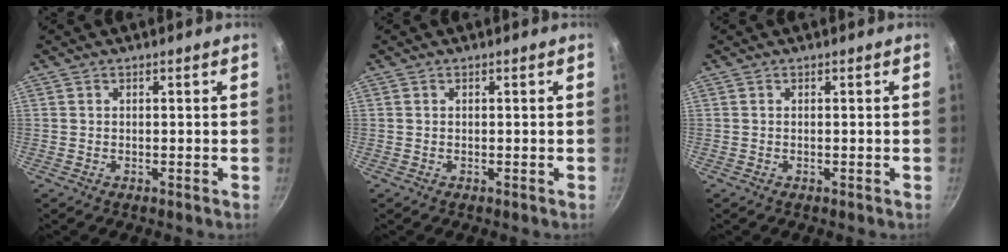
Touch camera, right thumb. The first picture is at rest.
{"total": 0.0}
{"total": 0.0}